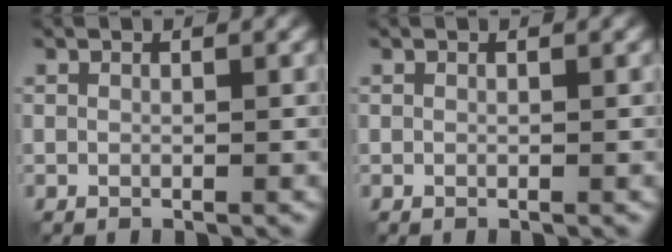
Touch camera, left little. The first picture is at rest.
{"total": 0.0}